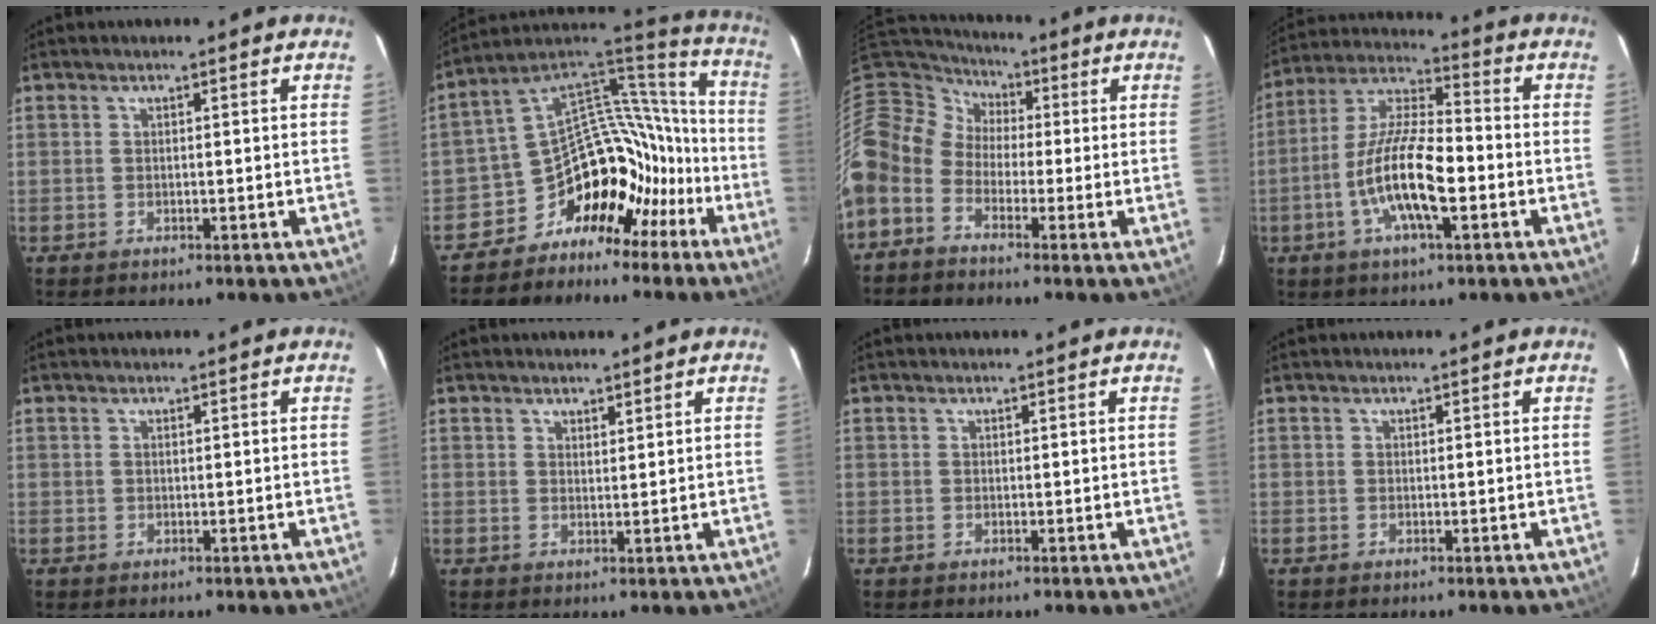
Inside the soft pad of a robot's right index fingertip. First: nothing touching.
{"total": 18.4, "force": [-11.8, 12.8, 5.8], "torque": [-0.110, 0.090, -0.184]}
{"total": 11.7, "force": [-1.9, 9.5, 6.6], "torque": [-0.140, 0.015, -0.060]}
{"total": 14.1, "force": [-4.4, 4.2, 12.8], "torque": [-0.256, -0.003, -0.085]}
{"total": 0.0}
{"total": 1.6, "force": [1.4, 0.4, 0.5], "torque": [-0.009, -0.001, 0.023]}
{"total": 0.0}
{"total": 0.0}